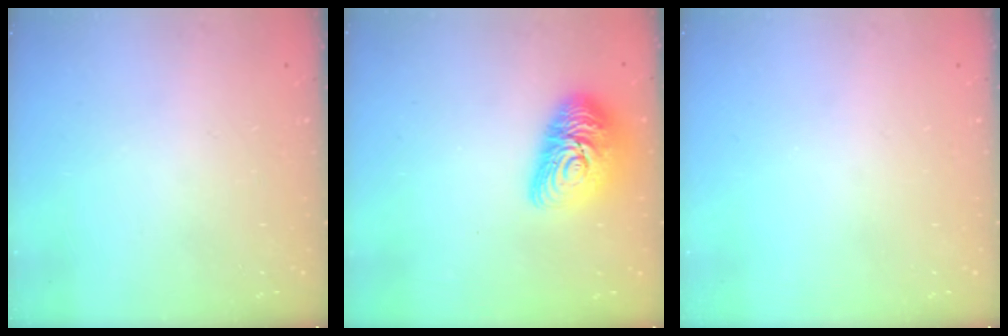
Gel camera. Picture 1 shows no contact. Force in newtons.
{"total": 14.6, "press": 14.5, "slide": 1.1}
{"total": 0.0}